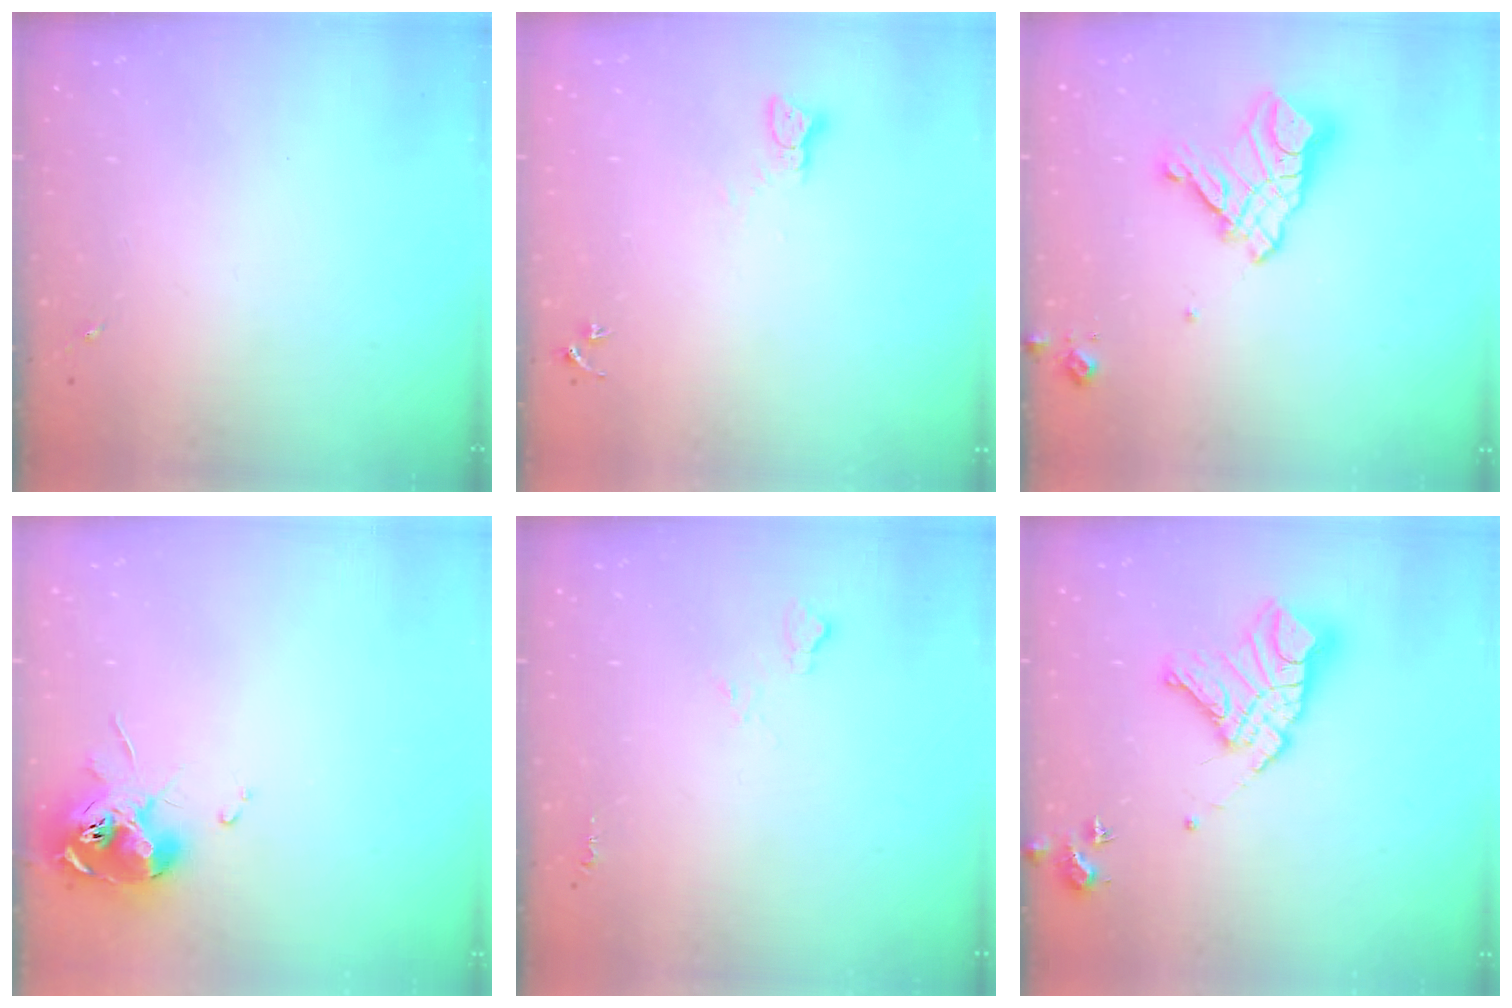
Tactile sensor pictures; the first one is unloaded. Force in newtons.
{"total": 2.3, "press": 2.3, "slide": 0.2}
{"total": 14.4, "press": 14.3, "slide": 1.5}
{"total": 10.7, "press": 10.6, "slide": 0.9}
{"total": 5.0, "press": 5.0, "slide": 0.6}
{"total": 16.3, "press": 16.2, "slide": 2.0}